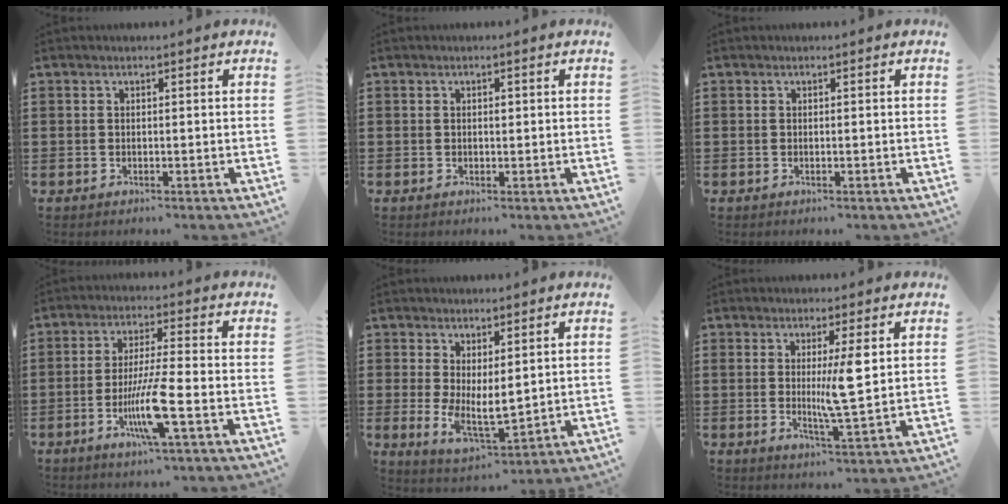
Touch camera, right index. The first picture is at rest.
{"total": 0.9, "force": [0.3, 0.6, 0.5], "torque": [-0.003, 0.000, 0.004]}
{"total": 0.0}
{"total": 8.8, "force": [-3.2, 0.5, 8.2], "torque": [-0.161, -0.015, -0.063]}
{"total": 5.3, "force": [1.3, 2.3, 4.6], "torque": [-0.087, -0.010, 0.024]}
{"total": 6.0, "force": [1.3, 0.3, 5.9], "torque": [-0.105, -0.009, 0.016]}